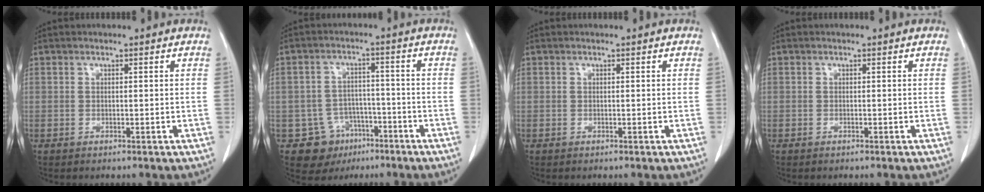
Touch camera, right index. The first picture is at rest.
{"total": 7.9, "force": [-4.1, 6.8, 0.8], "torque": [-0.008, 0.016, -0.052]}
{"total": 0.0}
{"total": 0.0}